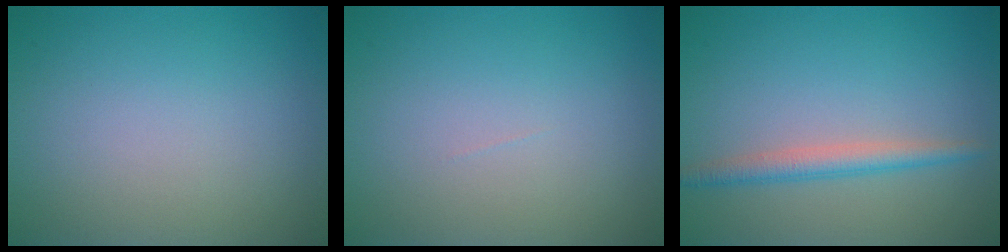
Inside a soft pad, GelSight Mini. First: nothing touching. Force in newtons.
{"total": 0.0}
{"total": 2.4, "press": 2.4, "slide": 0.0}